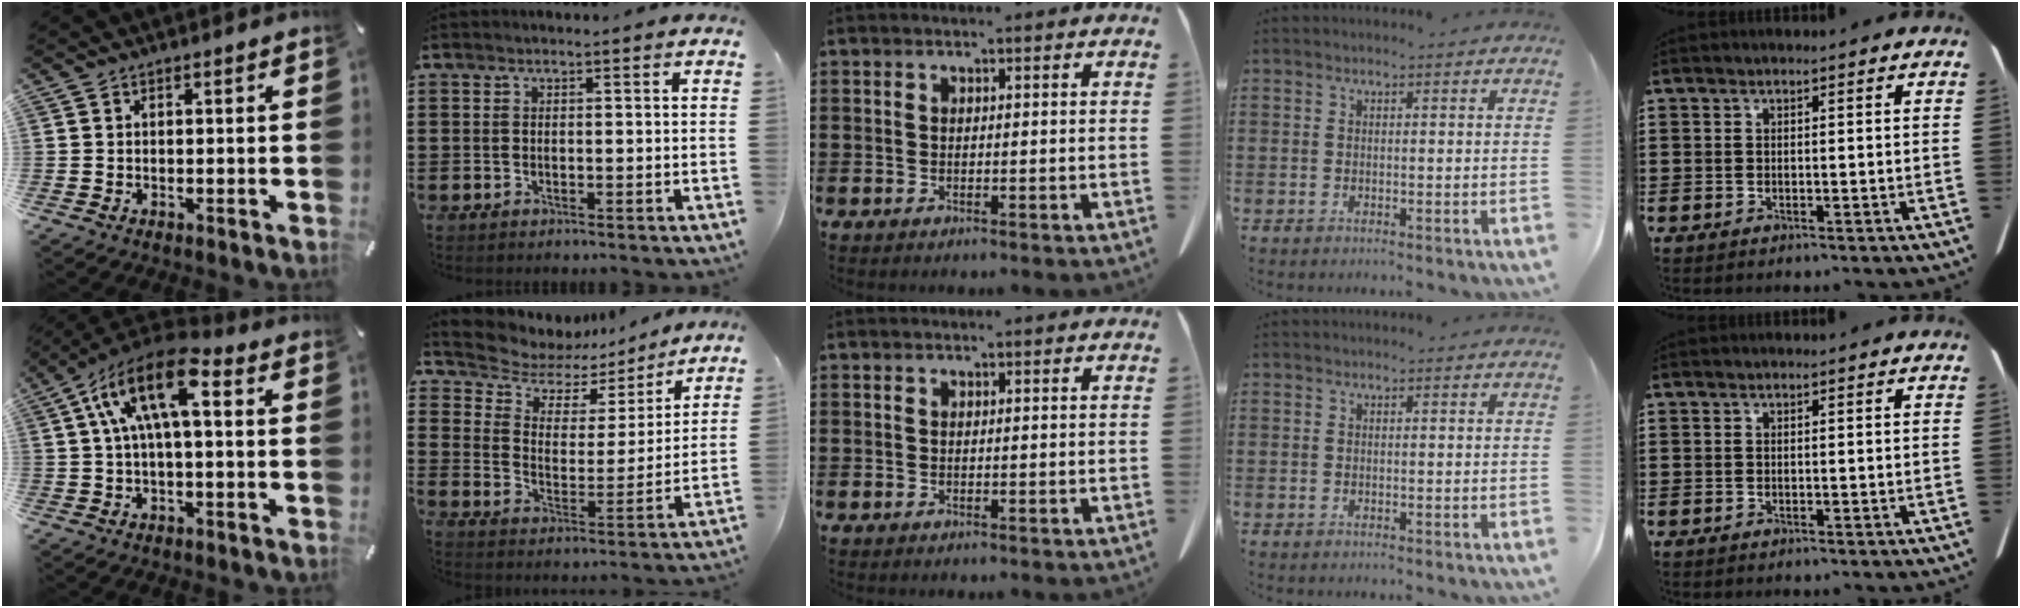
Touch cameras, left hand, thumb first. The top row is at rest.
{"thumb": {"total": 14.9, "force": [3.4, 6.4, 13.0], "torque": [-0.253, -0.001, 0.059]}, "index": {"total": 5.8, "force": [4.7, 3.3, 1.1], "torque": [-0.057, -0.029, 0.079]}}